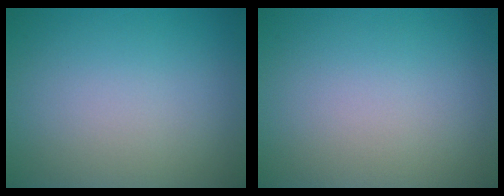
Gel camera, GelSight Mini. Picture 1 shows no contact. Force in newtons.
{"total": 0.0}